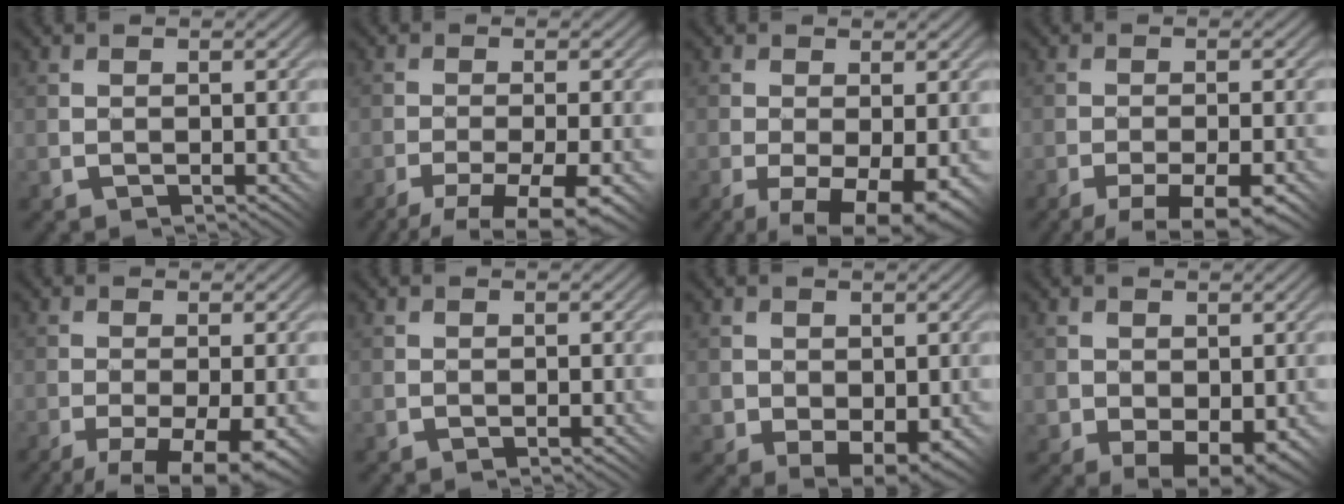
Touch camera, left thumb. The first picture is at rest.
{"total": 9.6, "force": [-7.3, 2.1, 5.9], "torque": [-0.098, -0.017, -0.095]}
{"total": 8.3, "force": [-3.8, 3.4, 6.6], "torque": [-0.093, -0.024, -0.047]}
{"total": 7.8, "force": [-5.6, 2.3, 5.0], "torque": [-0.075, -0.003, -0.078]}
{"total": 9.1, "force": [-5.5, 2.8, 6.7], "torque": [-0.111, -0.029, -0.073]}
{"total": 0.0}
{"total": 3.9, "force": [-0.1, 3.0, 2.5], "torque": [-0.059, -0.022, 0.011]}
{"total": 4.7, "force": [-0.8, 3.3, 3.2], "torque": [-0.065, -0.026, 0.002]}